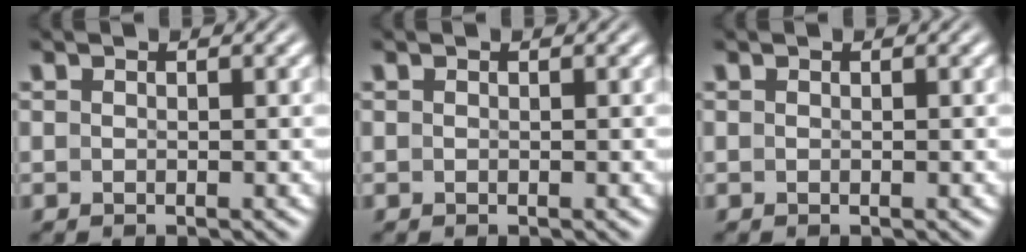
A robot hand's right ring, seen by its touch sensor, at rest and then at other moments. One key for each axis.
{"total": 0.0}
{"total": 0.0}